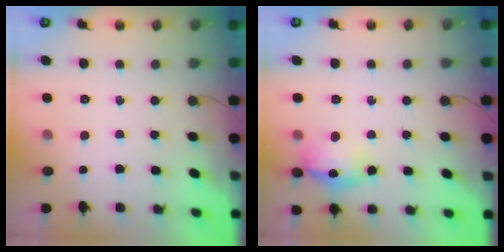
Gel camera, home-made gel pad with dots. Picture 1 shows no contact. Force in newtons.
{"total": 13.7, "press": 13.6, "slide": 1.0}